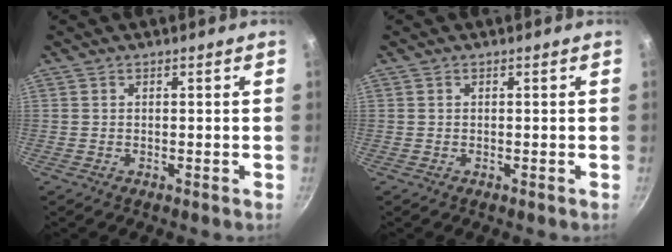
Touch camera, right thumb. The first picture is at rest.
{"total": 0.0}